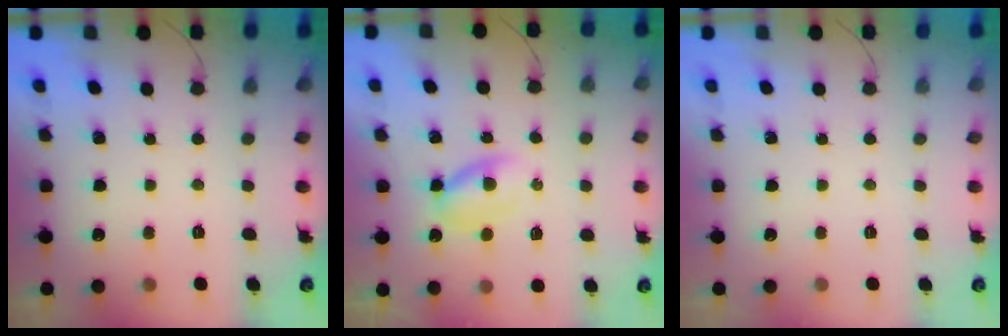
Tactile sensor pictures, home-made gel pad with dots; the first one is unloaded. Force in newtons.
{"total": 3.7, "press": 3.6, "slide": 0.9}
{"total": 0.0}